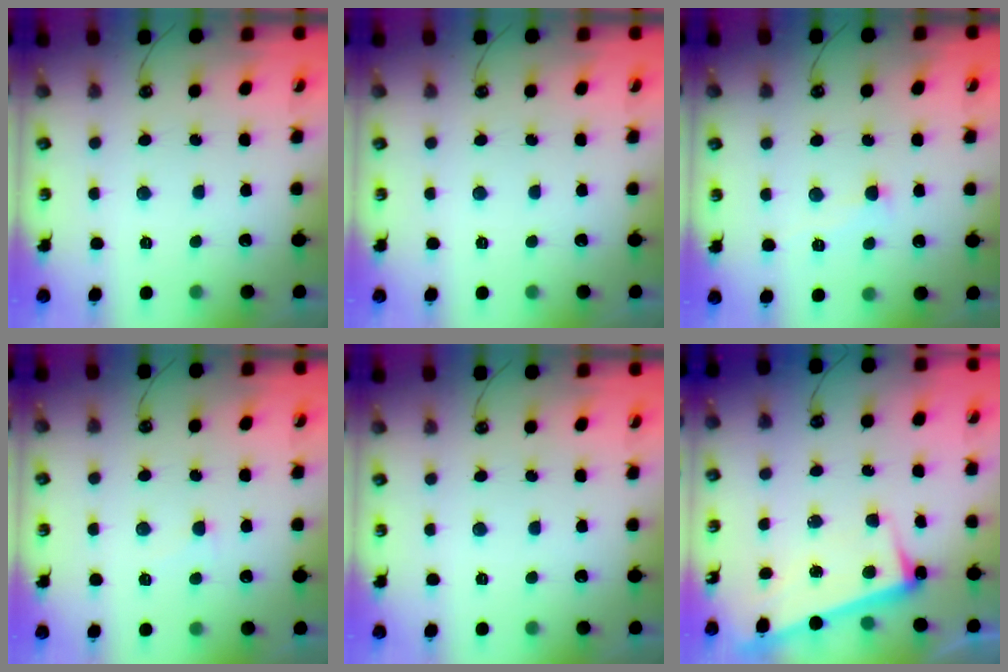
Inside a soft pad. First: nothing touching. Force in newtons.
{"total": 0.0}
{"total": 1.1, "press": 1.0, "slide": 0.3}
{"total": 4.8, "press": 4.7, "slide": 0.8}
{"total": 0.0}
{"total": 3.5, "press": 3.4, "slide": 0.9}